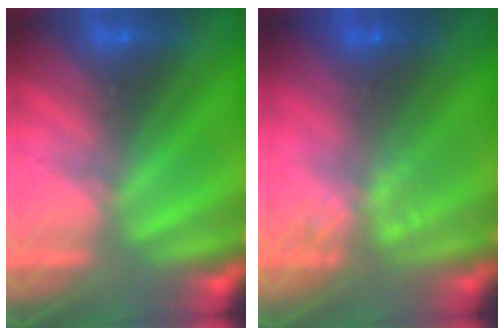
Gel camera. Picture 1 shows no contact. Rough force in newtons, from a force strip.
{"total": 3.7}